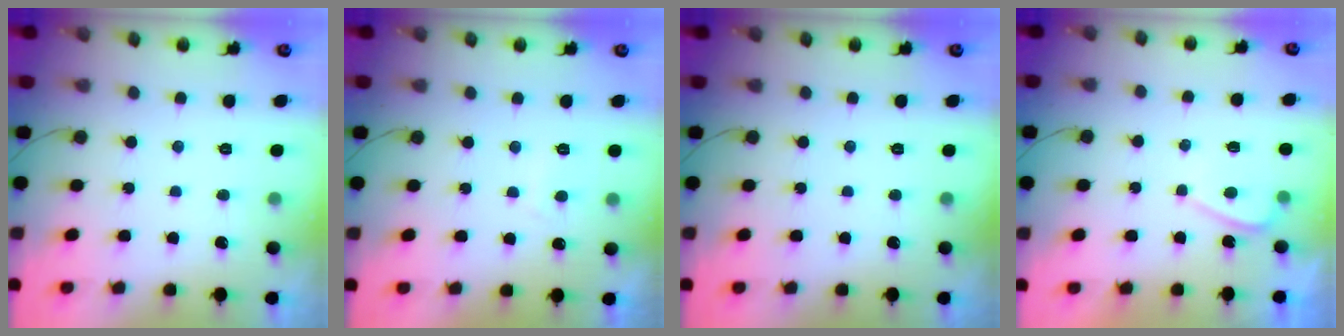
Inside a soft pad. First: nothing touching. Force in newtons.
{"total": 0.7, "press": 0.5, "slide": 0.5}
{"total": 0.0}
{"total": 1.6, "press": 1.4, "slide": 0.6}